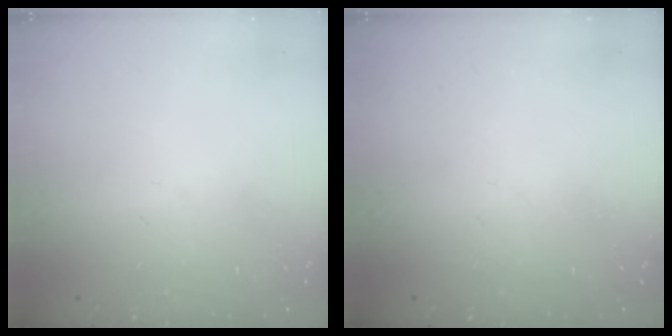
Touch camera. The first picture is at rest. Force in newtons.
{"total": 0.0}